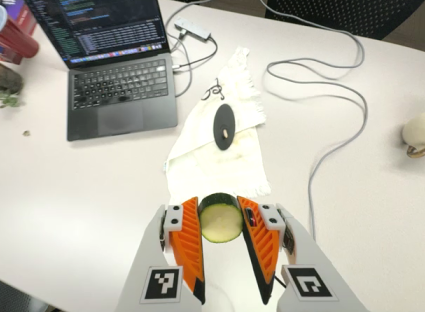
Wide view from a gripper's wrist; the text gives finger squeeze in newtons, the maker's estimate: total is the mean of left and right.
{"total": 12.3, "left": 12.3, "right": 12.3}